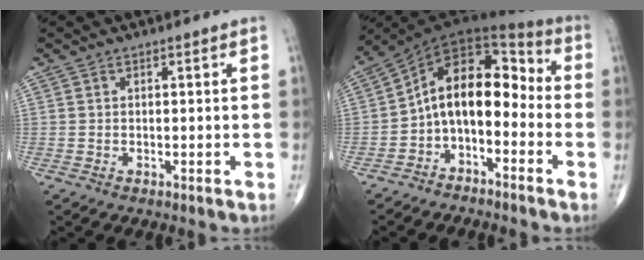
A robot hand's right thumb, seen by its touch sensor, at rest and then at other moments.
{"total": 12.6, "force": [-3.0, 7.6, 9.5], "torque": [-0.127, 0.085, -0.066]}